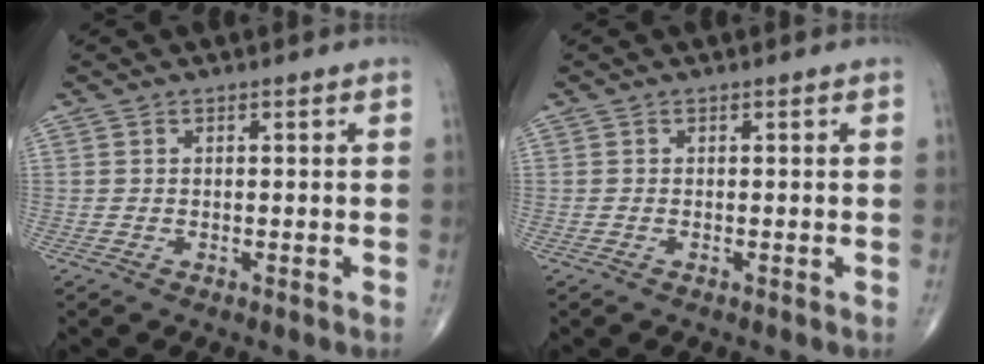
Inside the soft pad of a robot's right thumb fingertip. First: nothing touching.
{"total": 0.0}